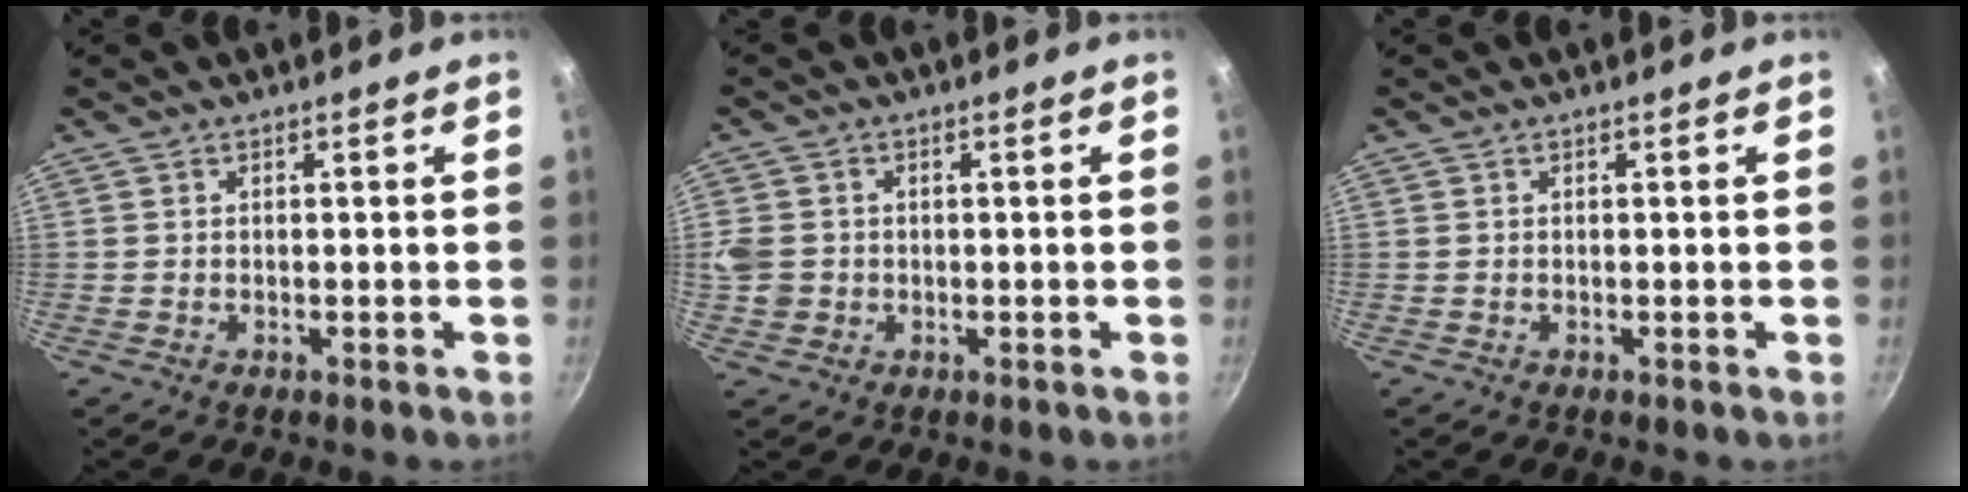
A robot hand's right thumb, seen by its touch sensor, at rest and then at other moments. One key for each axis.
{"total": 4.8, "fx": -0.2, "fy": 4.2, "fz": 2.4, "tx": -0.044, "ty": 0.009, "tz": 0.000}
{"total": 0.0}